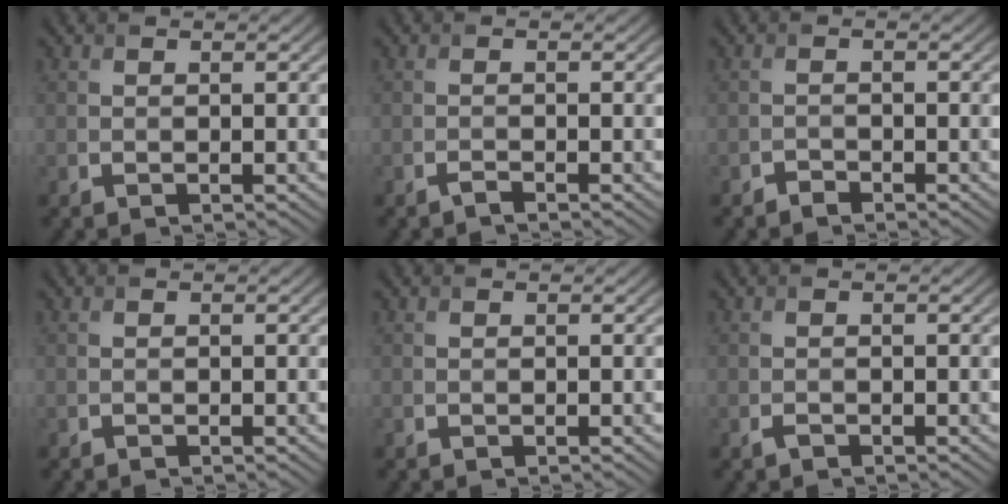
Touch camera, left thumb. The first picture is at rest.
{"total": 0.9, "force": [-0.7, 0.0, 0.5], "torque": [-0.010, 0.001, -0.017]}
{"total": 0.9, "force": [-0.9, 0.2, 0.2], "torque": [-0.003, -0.001, -0.019]}
{"total": 0.0}
{"total": 0.0}
{"total": 0.8, "force": [-0.5, 0.3, 0.4], "torque": [-0.009, -0.002, -0.010]}